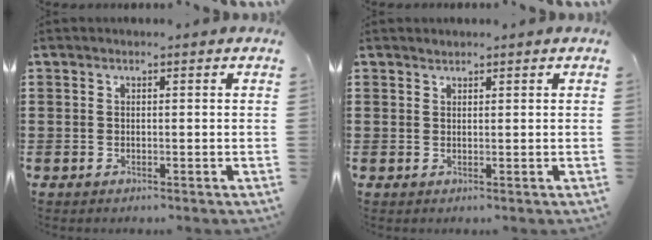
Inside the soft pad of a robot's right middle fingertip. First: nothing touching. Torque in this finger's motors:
{"motor_torque": [0.00, 0.00, 0.00, -0.01]}